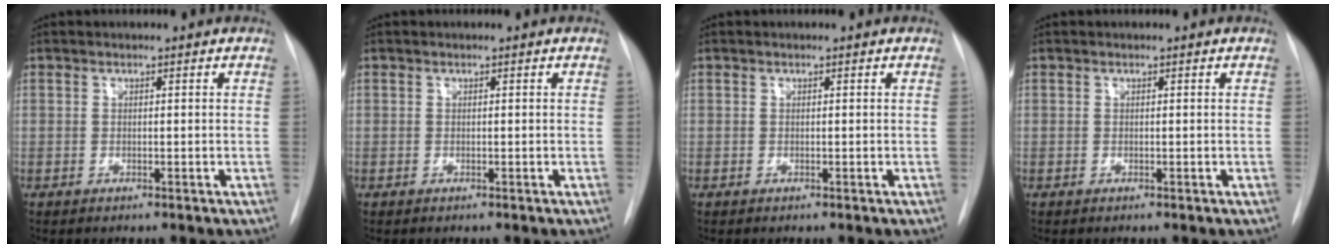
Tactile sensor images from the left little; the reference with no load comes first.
{"total": 0.0}
{"total": 0.0}
{"total": 0.0}